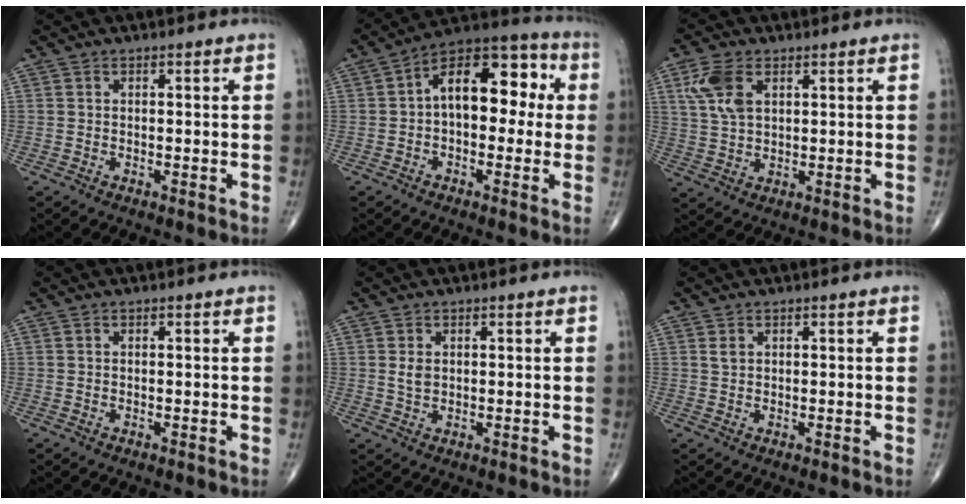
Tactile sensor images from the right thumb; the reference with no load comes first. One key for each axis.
{"total": 14.5, "fx": 1.3, "fy": 8.4, "fz": 11.8, "tx": -0.140, "ty": 0.047, "tz": 0.003}
{"total": 7.4, "fx": 2.8, "fy": 4.2, "fz": 5.4, "tx": -0.115, "ty": -0.001, "tz": 0.060}
{"total": 0.0}
{"total": 2.1, "fx": 0.5, "fy": 1.4, "fz": 1.5, "tx": -0.025, "ty": -0.004, "tz": 0.012}
{"total": 1.1, "fx": 0.6, "fy": 0.7, "fz": 0.6, "tx": -0.009, "ty": 0.000, "tz": 0.012}